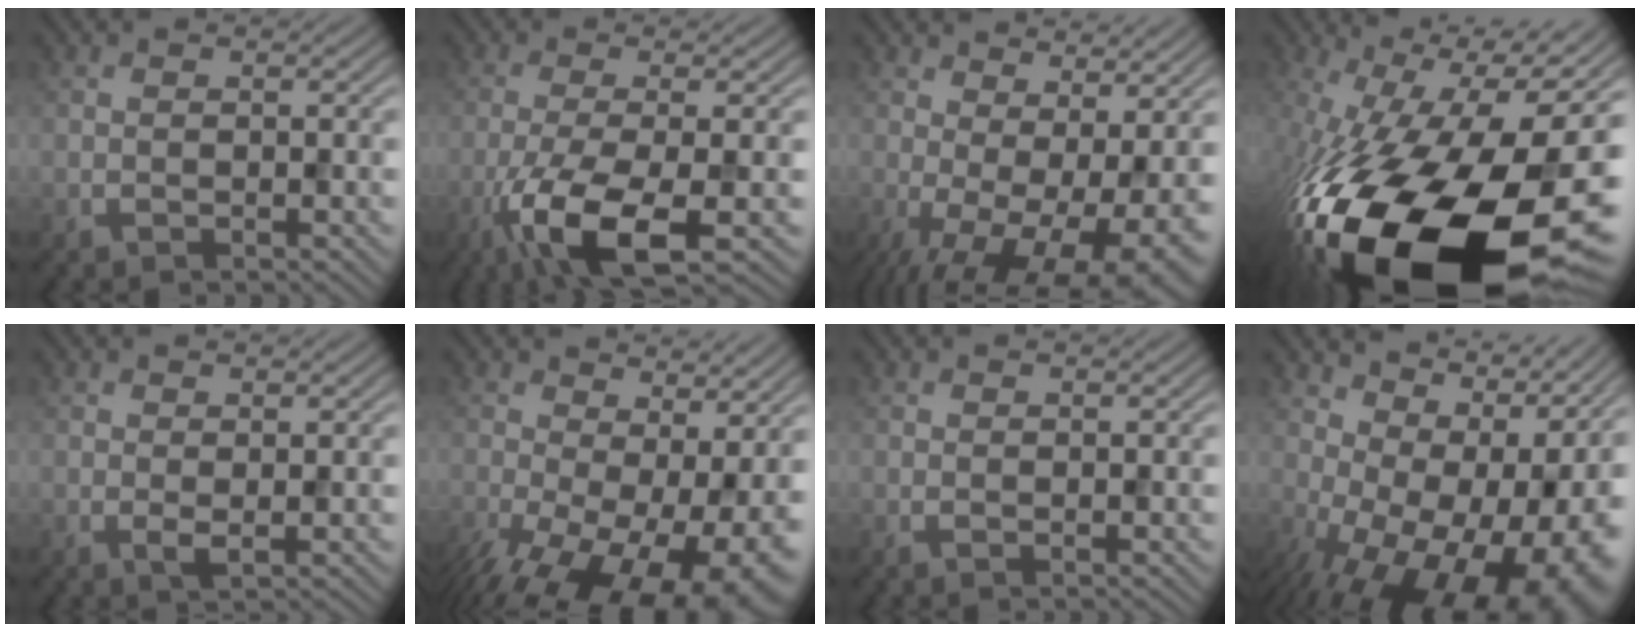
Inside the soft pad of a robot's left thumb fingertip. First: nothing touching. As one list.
[{"total": 9.0, "force": [-4.4, 2.3, 7.5], "torque": [-0.134, -0.013, -0.082]}, {"total": 13.9, "force": [-3.3, 6.1, 12.0], "torque": [-0.173, -0.016, -0.020]}, {"total": 22.6, "force": [-9.3, 11.8, 17.0], "torque": [-0.338, -0.089, -0.122]}, {"total": 0.8, "force": [0.5, 0.1, 0.6], "torque": [-0.012, -0.006, 0.013]}, {"total": 16.1, "force": [-5.5, 7.9, 12.9], "torque": [-0.222, -0.051, -0.056]}, {"total": 0.6, "force": [0.3, 0.2, 0.5], "torque": [-0.004, -0.001, 0.005]}, {"total": 17.5, "force": [-3.0, 10.5, 13.6], "torque": [-0.135, 0.015, -0.016]}]